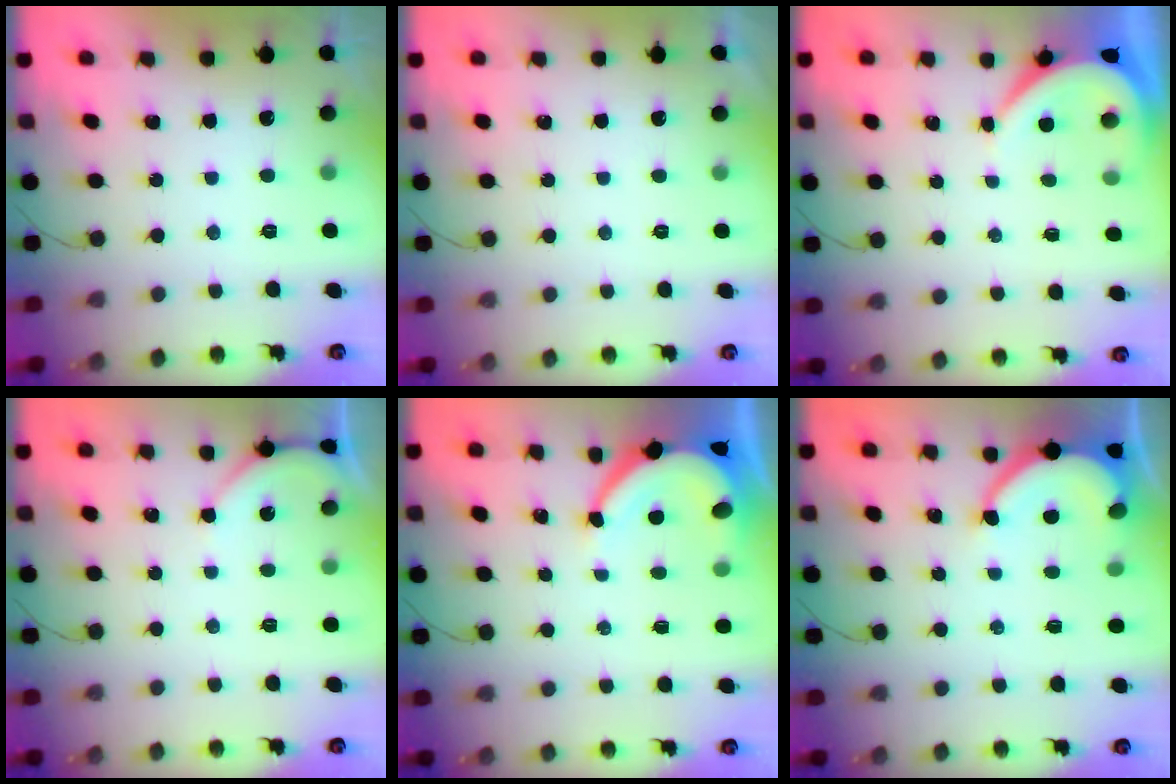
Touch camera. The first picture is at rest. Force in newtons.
{"total": 1.0, "press": 1.0, "slide": 0.1}
{"total": 4.5, "press": 4.4, "slide": 0.2}
{"total": 2.7, "press": 2.6, "slide": 0.6}
{"total": 7.3, "press": 7.2, "slide": 0.9}
{"total": 6.9, "press": 6.9, "slide": 0.5}